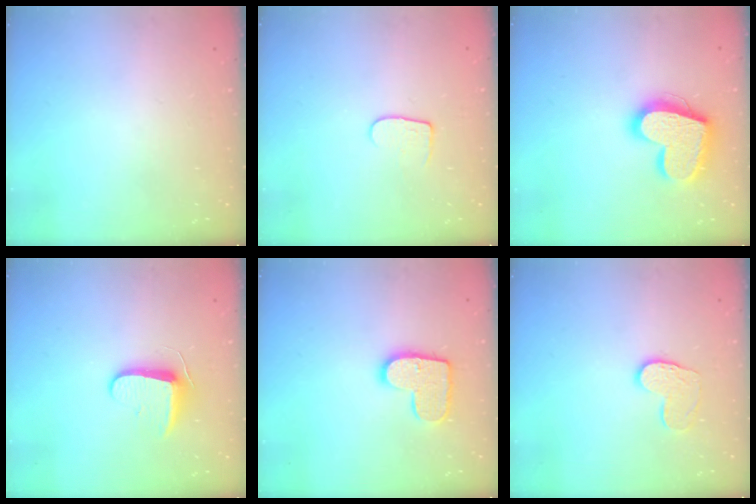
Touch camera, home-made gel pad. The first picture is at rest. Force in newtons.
{"total": 5.8, "press": 5.8, "slide": 0.6}
{"total": 19.5, "press": 19.4, "slide": 1.6}
{"total": 9.4, "press": 9.3, "slide": 0.9}
{"total": 11.8, "press": 11.7, "slide": 0.6}
{"total": 8.8, "press": 8.8, "slide": 0.7}